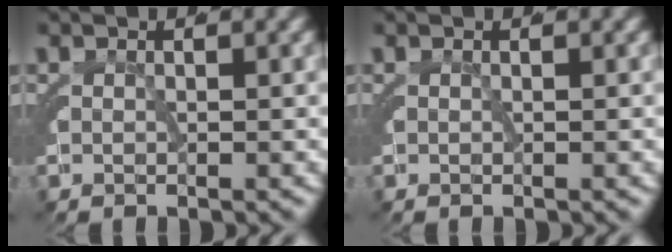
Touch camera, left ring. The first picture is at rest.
{"total": 0.0}